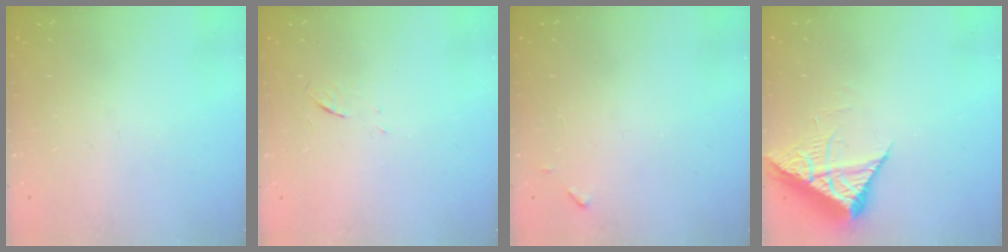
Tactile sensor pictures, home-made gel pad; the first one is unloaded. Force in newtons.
{"total": 3.2, "press": 3.0, "slide": 1.3}
{"total": 4.6, "press": 4.6, "slide": 0.3}
{"total": 7.5, "press": 7.5, "slide": 0.8}